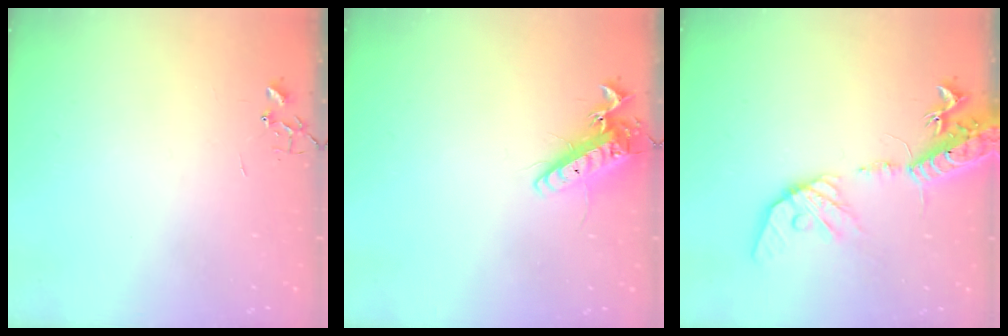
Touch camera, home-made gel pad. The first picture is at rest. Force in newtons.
{"total": 15.4, "press": 15.1, "slide": 2.8}
{"total": 18.0, "press": 17.7, "slide": 3.3}